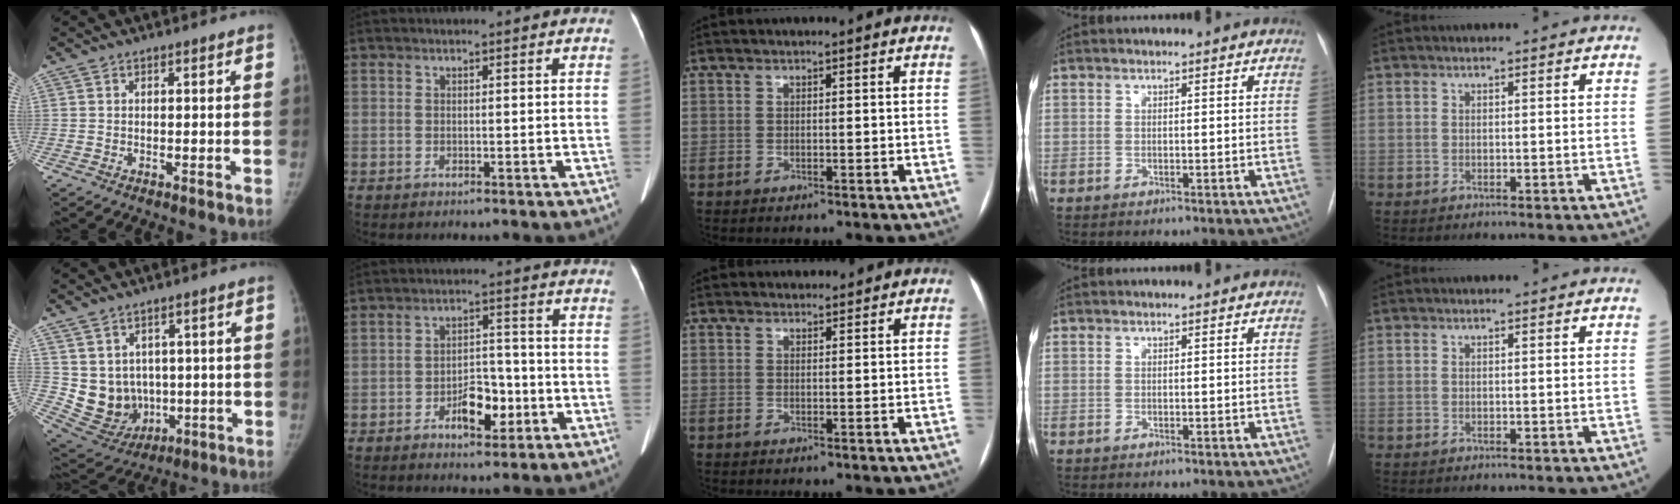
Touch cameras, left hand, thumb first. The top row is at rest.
{"thumb": {"total": 10.3, "force": [0.7, 9.0, 4.8], "torque": [-0.052, -0.006, 0.048]}, "index": {"total": 5.9, "force": [-2.7, 2.9, 4.4], "torque": [-0.074, 0.012, -0.041]}, "middle": {"total": 3.4, "force": [3.2, 1.1, 0.3], "torque": [-0.002, 0.020, 0.044]}}